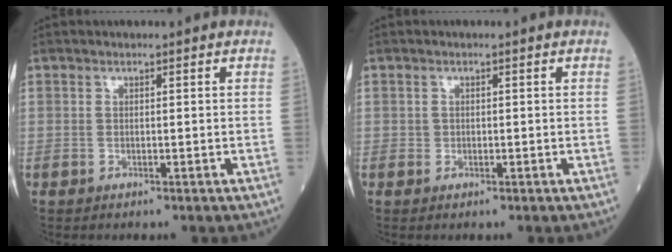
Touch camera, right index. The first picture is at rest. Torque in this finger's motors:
{"motor_torque": [-0.13, -0.03, -0.04, -0.01]}